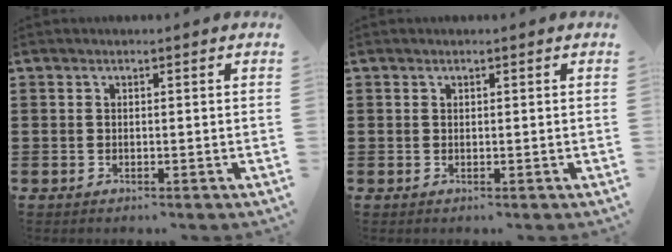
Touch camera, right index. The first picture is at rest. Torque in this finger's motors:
{"motor_torque": [-1.05, 1.09, -0.05, -0.01]}